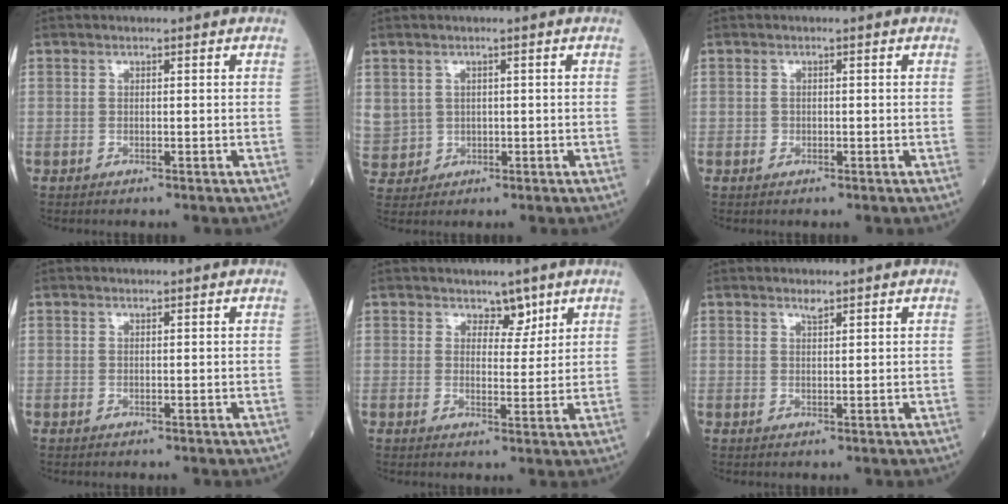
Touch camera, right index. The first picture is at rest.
{"total": 8.5, "force": [0.6, 8.2, 2.0], "torque": [-0.088, 0.019, 0.035]}
{"total": 0.7, "force": [-0.2, 0.6, 0.2], "torque": [-0.002, 0.002, -0.004]}
{"total": 0.0}
{"total": 3.0, "force": [2.3, 1.7, 1.1], "torque": [-0.007, -0.004, 0.035]}
{"total": 1.1, "force": [1.0, 0.1, 0.6], "torque": [-0.016, -0.002, 0.020]}